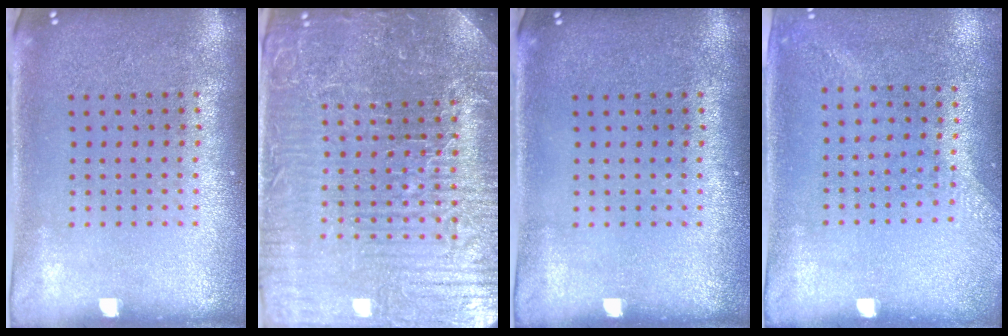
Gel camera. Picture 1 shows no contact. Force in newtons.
{"total": 6.2, "press": 5.6, "slide": 2.5}
{"total": 0.0}
{"total": 1.4, "press": 1.1, "slide": 0.9}